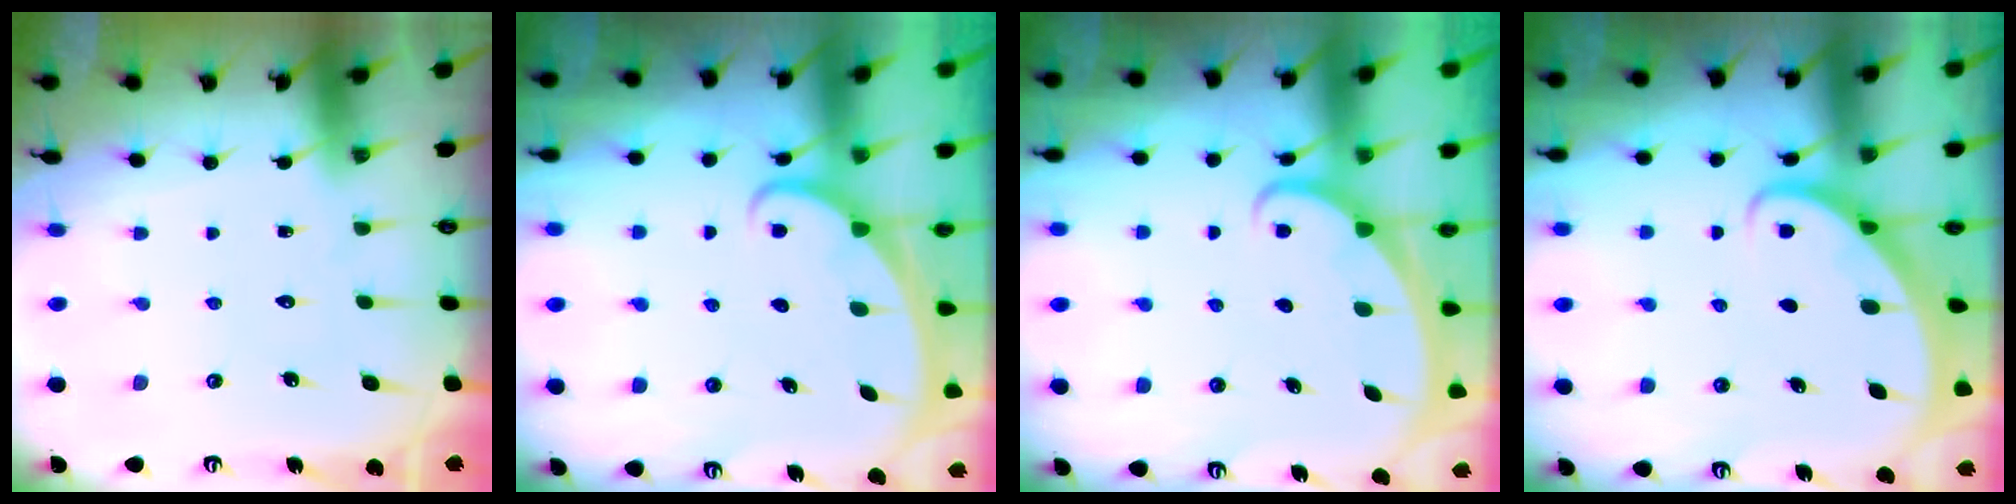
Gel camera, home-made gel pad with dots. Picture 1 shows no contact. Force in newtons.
{"total": 1.8, "press": 1.8, "slide": 0.1}
{"total": 1.8, "press": 1.7, "slide": 0.1}
{"total": 2.8, "press": 2.8, "slide": 0.1}